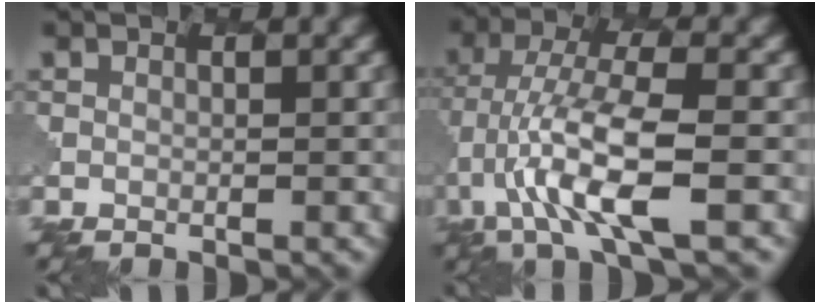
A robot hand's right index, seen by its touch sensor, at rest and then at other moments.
{"total": 8.2, "force": [-2.3, 2.2, 7.5], "torque": [-0.146, 0.012, -0.048]}